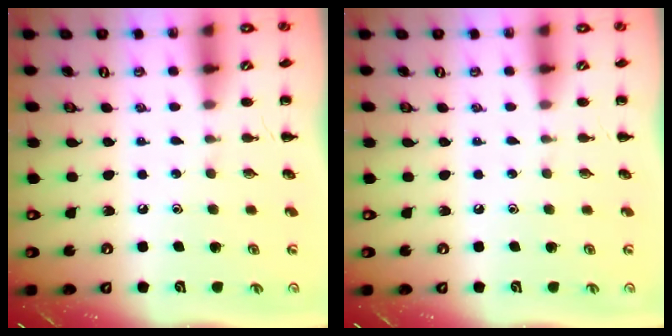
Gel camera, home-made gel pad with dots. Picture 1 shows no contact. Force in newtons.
{"total": 0.0}